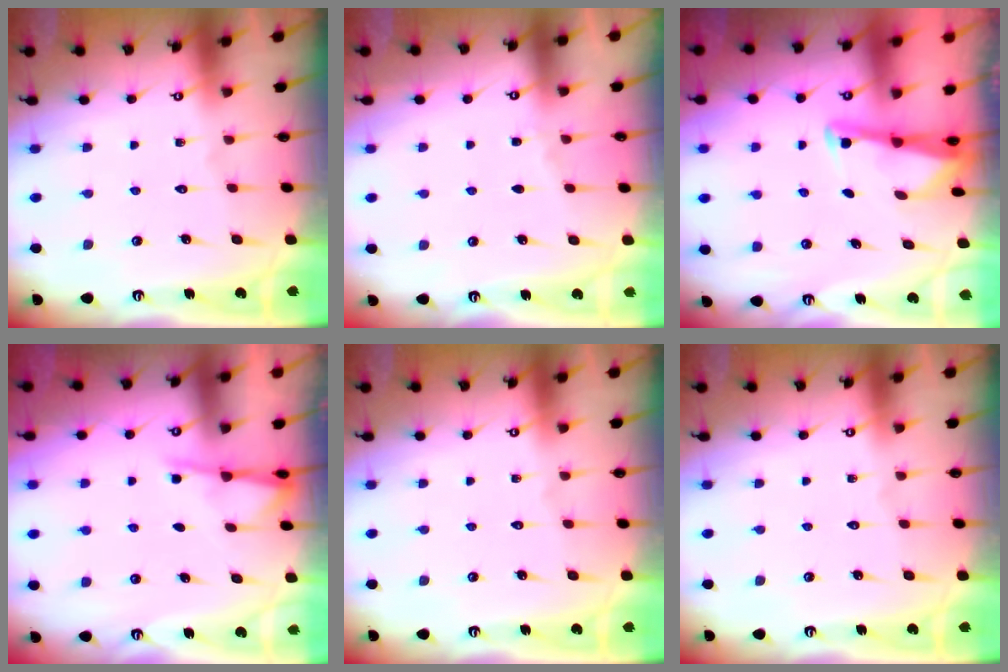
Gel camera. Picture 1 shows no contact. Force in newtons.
{"total": 2.3, "press": 2.2, "slide": 0.4}
{"total": 2.9, "press": 2.9, "slide": 0.2}
{"total": 3.0, "press": 3.0, "slide": 0.6}
{"total": 0.0}
{"total": 0.0}